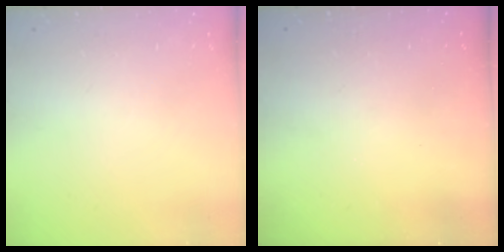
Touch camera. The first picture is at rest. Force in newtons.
{"total": 3.1, "press": 3.1, "slide": 0.1}